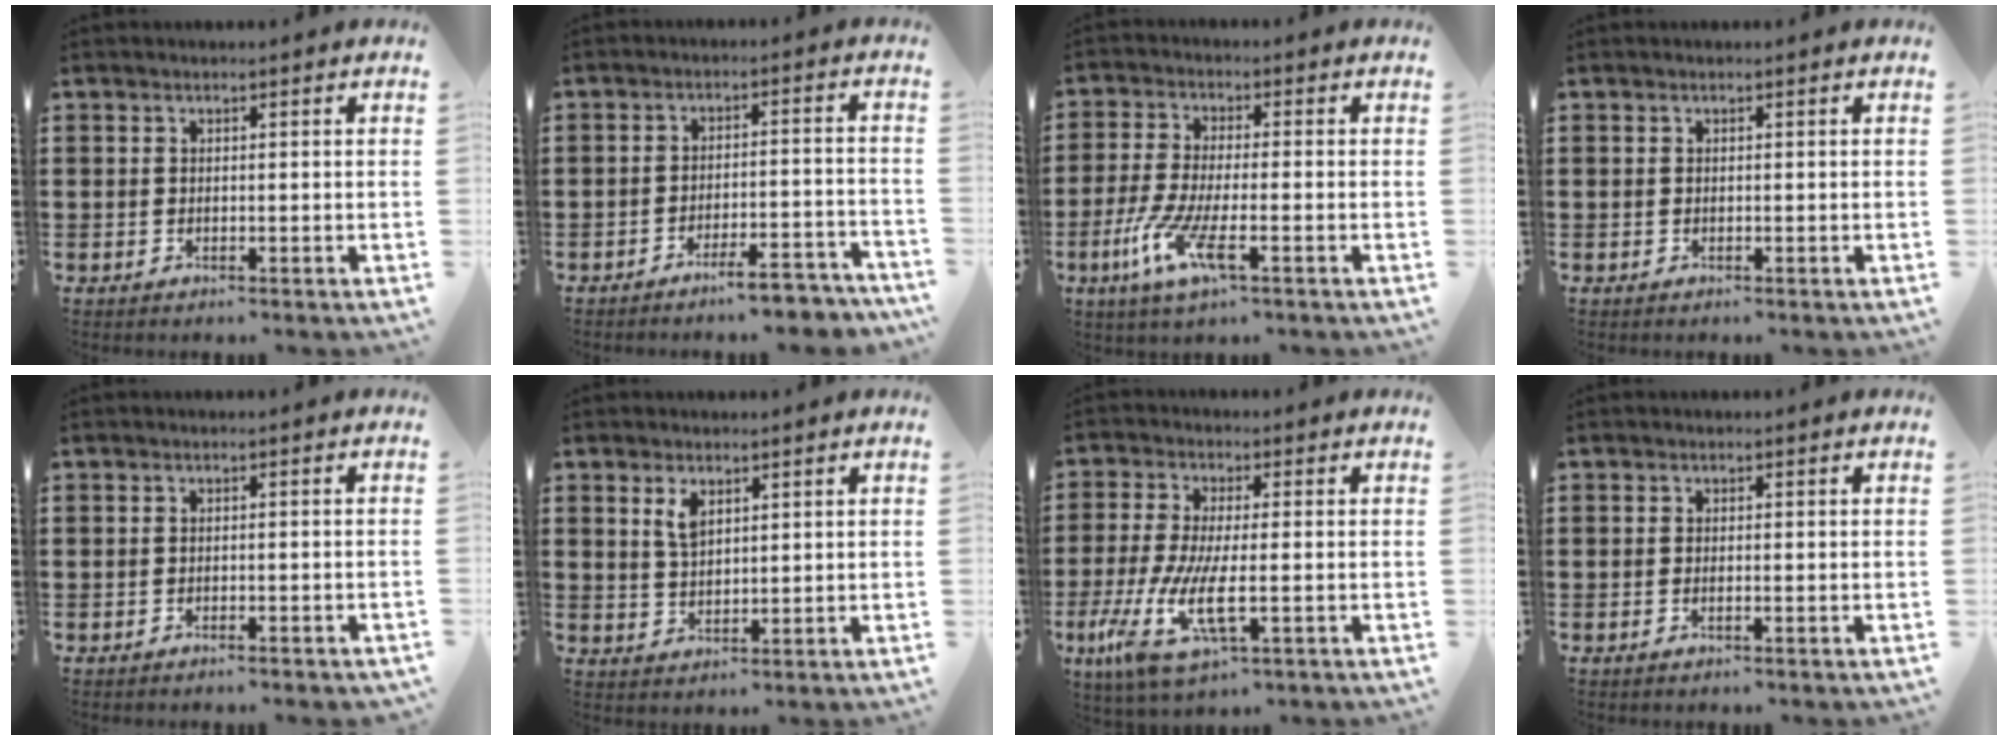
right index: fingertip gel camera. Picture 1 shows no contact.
{"total": 5.5, "force": [-4.8, 0.0, 2.6], "torque": [-0.040, -0.010, -0.088]}
{"total": 7.5, "force": [-3.5, 1.5, 6.5], "torque": [-0.147, -0.015, -0.067]}
{"total": 0.0}
{"total": 1.0, "force": [-0.9, -0.1, 0.3], "torque": [-0.009, -0.004, -0.017]}
{"total": 3.2, "force": [1.8, 1.5, 2.2], "torque": [-0.050, 0.005, 0.032]}
{"total": 9.3, "force": [-3.0, 2.2, 8.5], "torque": [-0.197, -0.022, -0.057]}
{"total": 0.7, "force": [-0.4, 0.1, 0.6], "torque": [-0.011, -0.003, -0.006]}